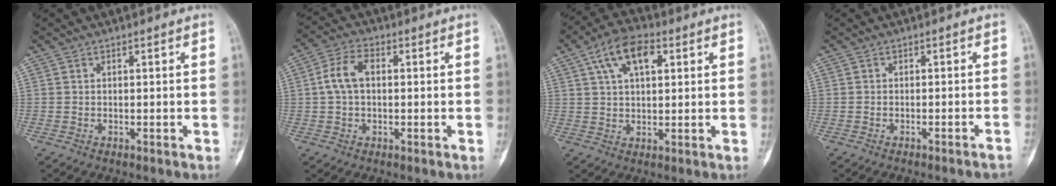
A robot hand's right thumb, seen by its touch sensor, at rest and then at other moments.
{"total": 6.3, "force": [0.6, 3.9, 5.0], "torque": [-0.102, 0.019, 0.005]}
{"total": 10.2, "force": [4.1, 5.1, 7.8], "torque": [-0.133, 0.009, 0.069]}
{"total": 3.2, "force": [-2.9, -0.3, 1.4], "torque": [-0.026, 0.026, -0.030]}